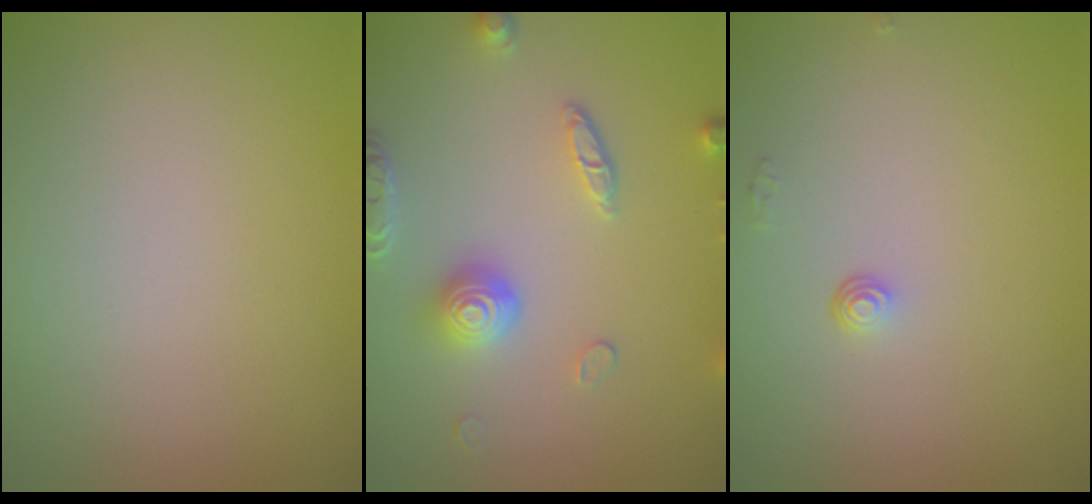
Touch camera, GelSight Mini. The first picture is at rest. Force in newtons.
{"total": 4.4, "press": 3.6, "slide": 2.5}
{"total": 0.8, "press": 0.5, "slide": 0.6}